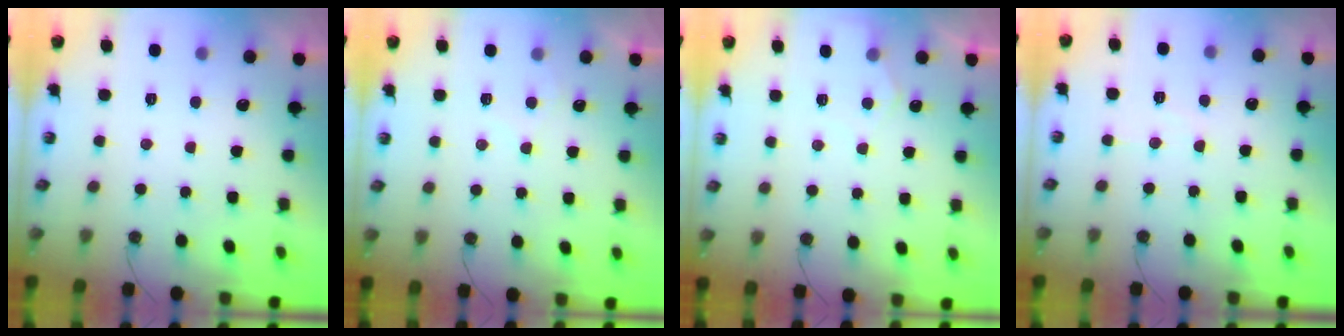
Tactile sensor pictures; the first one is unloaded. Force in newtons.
{"total": 4.8, "press": 4.8, "slide": 0.6}
{"total": 5.0, "press": 4.9, "slide": 0.5}
{"total": 4.7, "press": 4.7, "slide": 0.7}